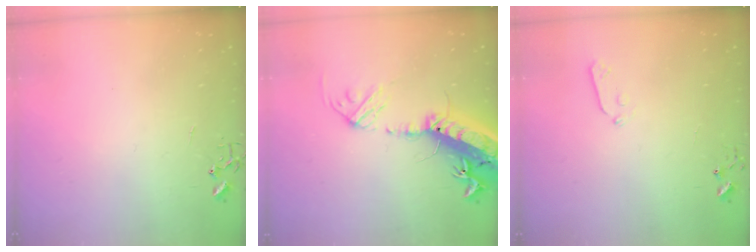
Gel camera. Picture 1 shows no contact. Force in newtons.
{"total": 23.3, "press": 22.7, "slide": 5.2}
{"total": 4.8, "press": 4.7, "slide": 0.7}